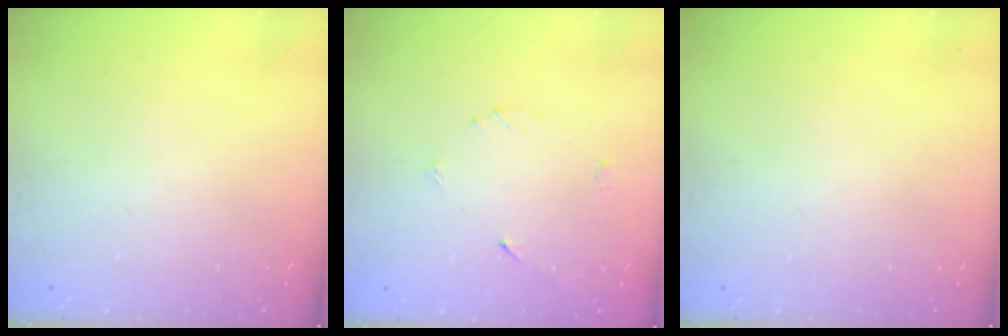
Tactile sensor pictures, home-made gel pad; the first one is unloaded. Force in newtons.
{"total": 2.6, "press": 2.6, "slide": 0.2}
{"total": 0.0}